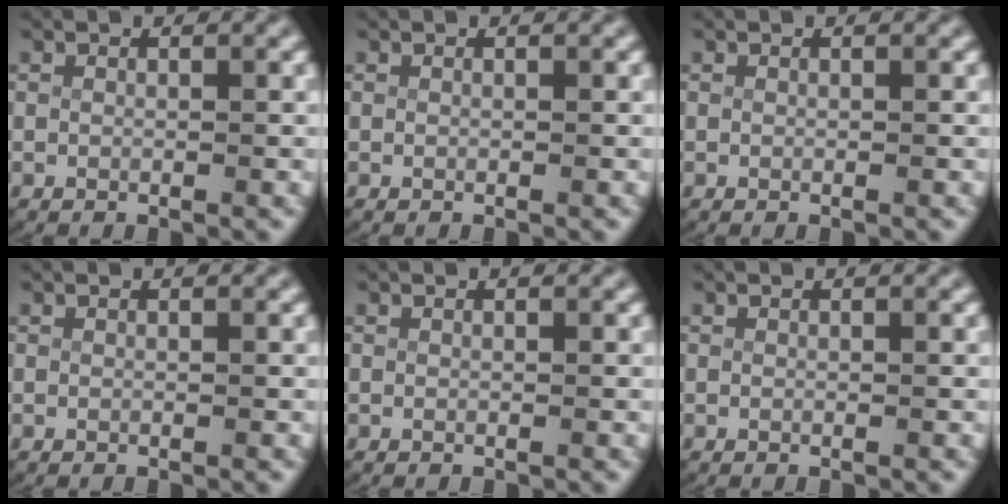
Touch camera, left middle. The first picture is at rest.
{"total": 0.0}
{"total": 0.0}
{"total": 0.0}
{"total": 0.0}
{"total": 0.0}